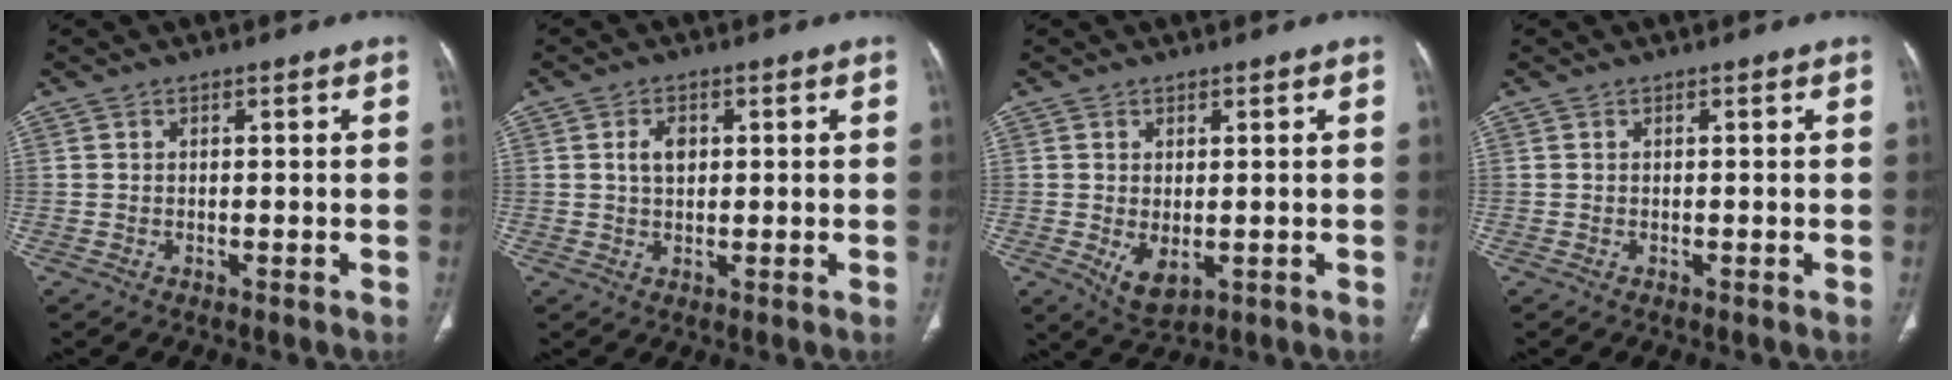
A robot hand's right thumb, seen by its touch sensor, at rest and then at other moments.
{"total": 3.4, "force": [0.8, 2.2, 2.4], "torque": [-0.038, 0.001, 0.015]}
{"total": 4.7, "force": [-0.8, 2.6, 3.9], "torque": [-0.063, -0.011, 0.004]}
{"total": 0.0}